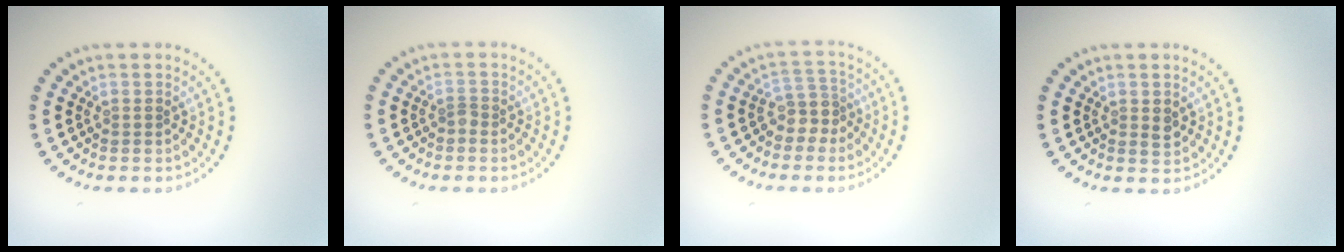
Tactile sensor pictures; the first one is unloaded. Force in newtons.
{"total": 0.7, "press": 0.5, "slide": 0.5}
{"total": 2.5, "press": 2.1, "slide": 1.5}
{"total": 1.1, "press": 1.1, "slide": 0.1}